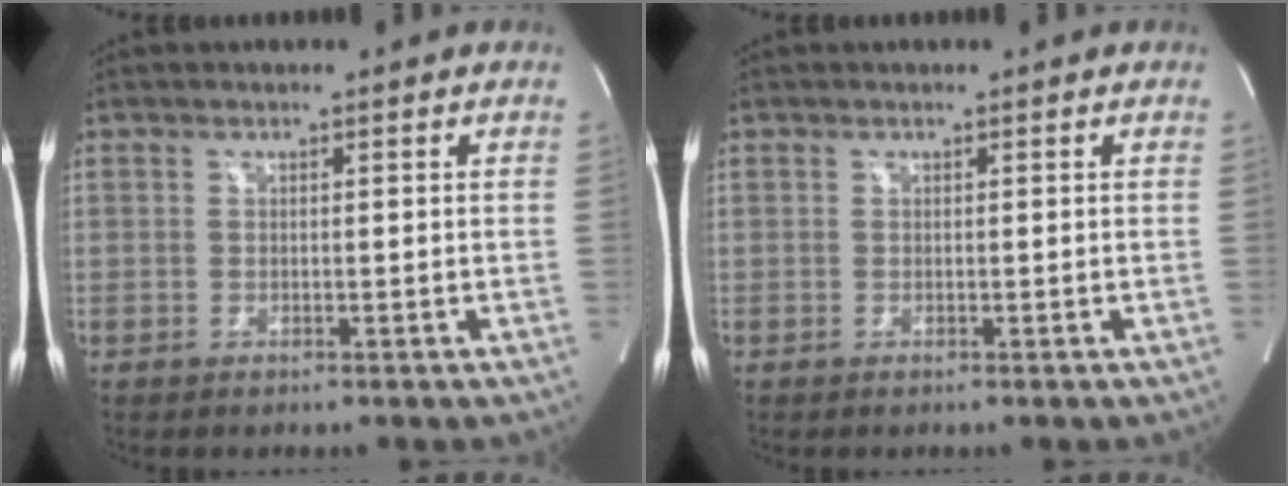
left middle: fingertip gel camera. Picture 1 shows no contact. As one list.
[{"total": 0.0}]